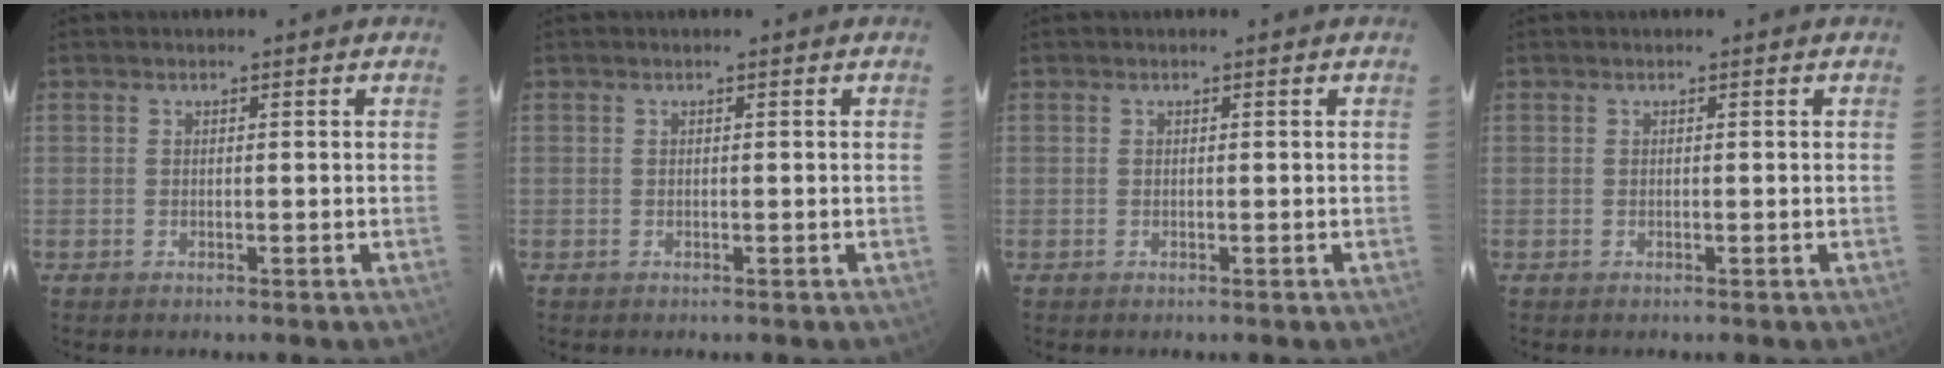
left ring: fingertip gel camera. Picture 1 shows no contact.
{"total": 0.0}
{"total": 0.0}
{"total": 0.0}